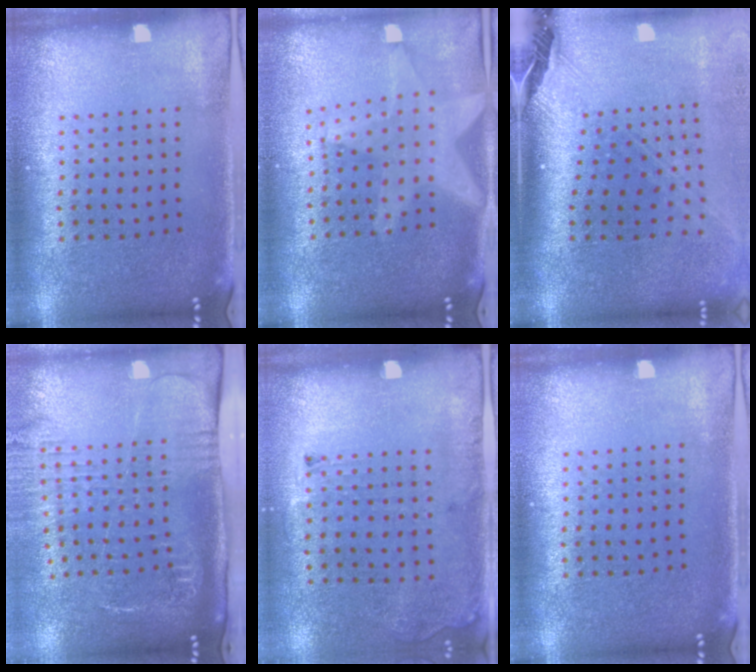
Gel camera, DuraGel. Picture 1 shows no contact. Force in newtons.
{"total": 2.3, "press": 1.9, "slide": 1.3}
{"total": 2.9, "press": 2.1, "slide": 2.0}
{"total": 2.7, "press": 2.1, "slide": 1.7}
{"total": 1.9, "press": 1.3, "slide": 1.4}
{"total": 0.0}